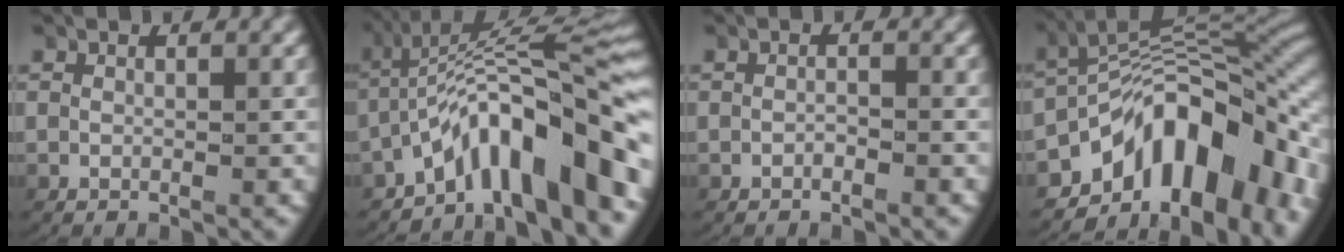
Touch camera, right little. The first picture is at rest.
{"total": 9.5, "force": [-1.9, 4.2, 8.3], "torque": [-0.138, -0.002, -0.024]}
{"total": 0.8, "force": [-0.7, 0.0, 0.2], "torque": [-0.009, 0.000, -0.014]}
{"total": 14.0, "force": [-4.0, 7.9, 10.9], "torque": [-0.165, -0.002, -0.057]}